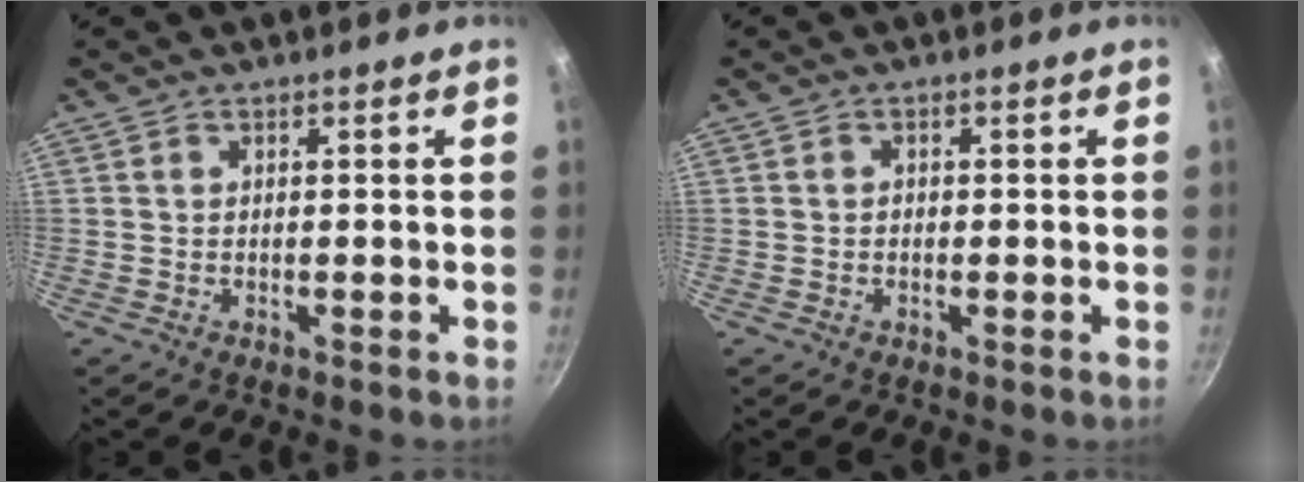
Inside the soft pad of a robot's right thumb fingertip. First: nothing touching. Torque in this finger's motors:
{"motor_torque": [-0.23, 0.39, -0.09, 0.16, 0.02]}